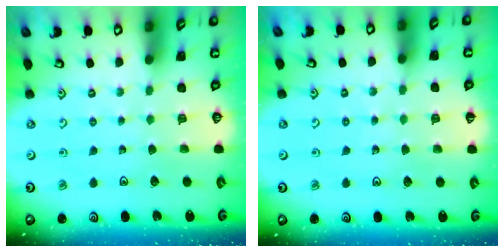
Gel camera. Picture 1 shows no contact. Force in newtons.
{"total": 3.0, "press": 2.9, "slide": 0.6}